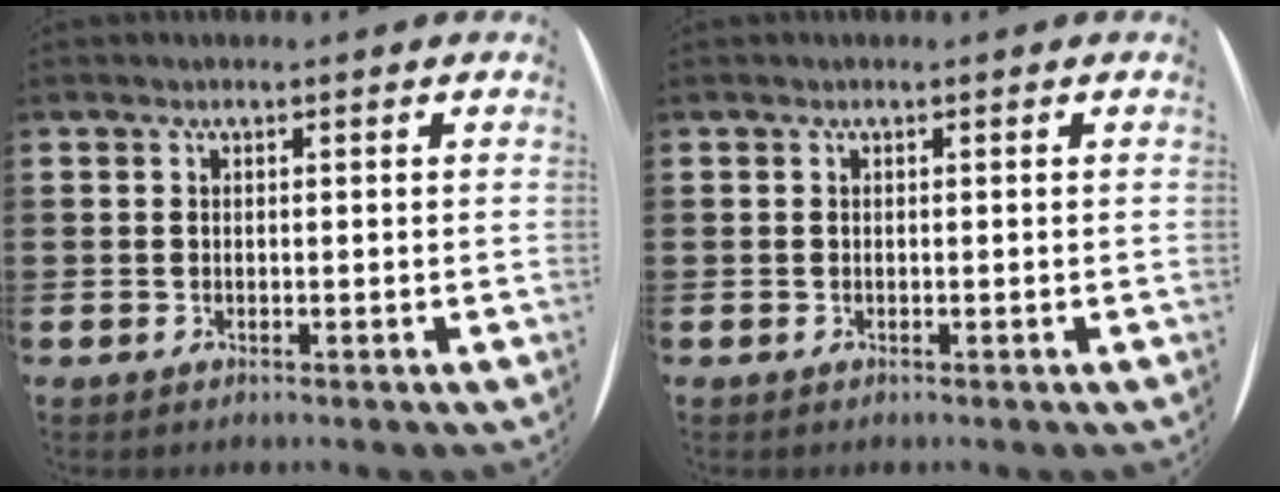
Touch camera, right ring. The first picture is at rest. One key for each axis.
{"total": 0.0}